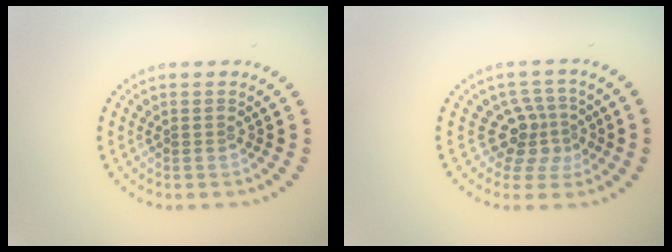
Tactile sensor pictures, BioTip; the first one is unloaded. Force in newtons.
{"total": 3.2, "press": 2.2, "slide": 2.3}